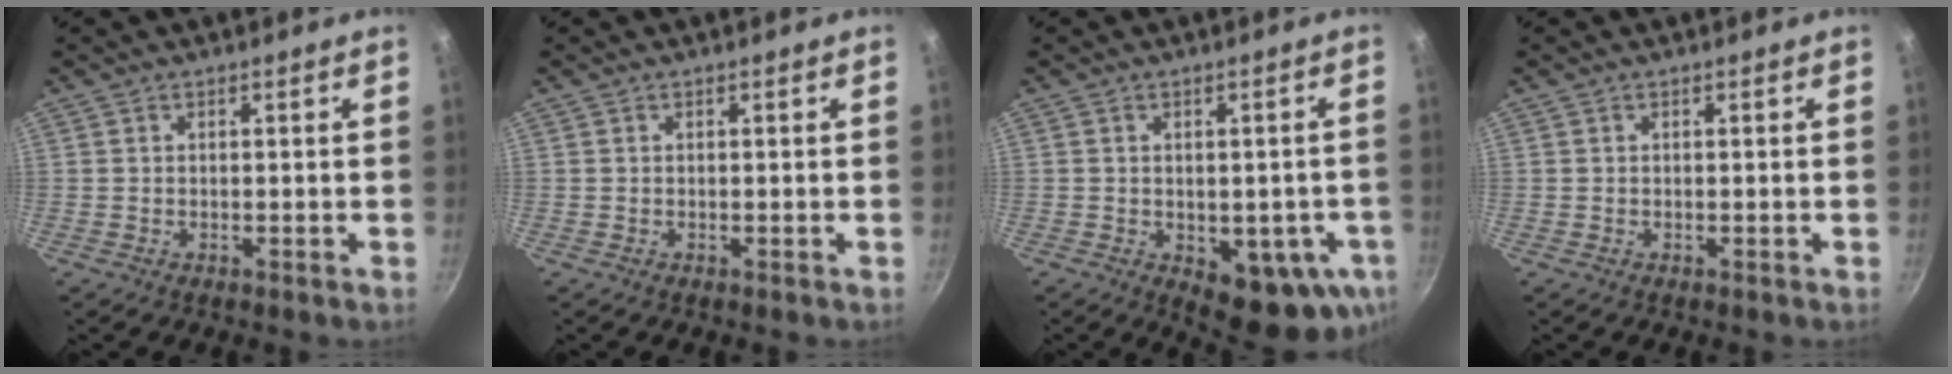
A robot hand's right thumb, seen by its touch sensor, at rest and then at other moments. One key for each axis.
{"total": 0.0}
{"total": 13.0, "fx": -3.7, "fy": 6.6, "fz": 10.6, "tx": -0.089, "ty": -0.010, "tz": -0.037}
{"total": 0.0}